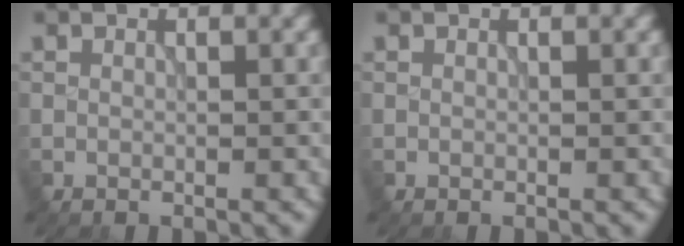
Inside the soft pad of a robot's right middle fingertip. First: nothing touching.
{"total": 0.0}